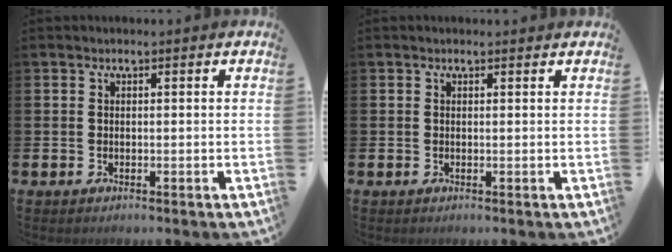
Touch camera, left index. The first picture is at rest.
{"total": 0.0}